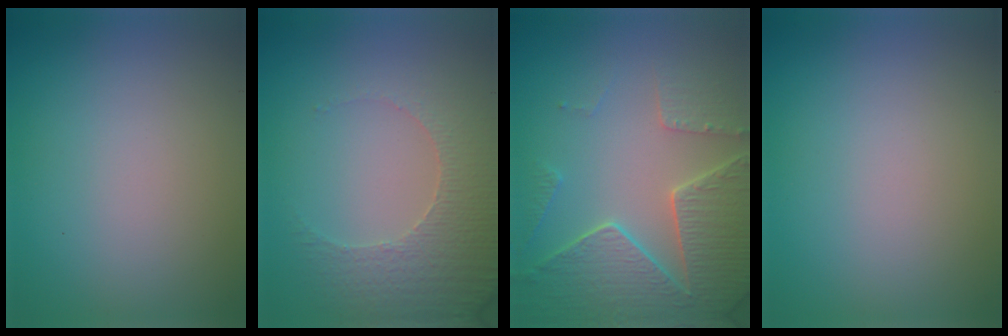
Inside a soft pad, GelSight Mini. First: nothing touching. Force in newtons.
{"total": 3.8, "press": 3.6, "slide": 1.2}
{"total": 6.7, "press": 5.4, "slide": 4.0}
{"total": 0.0}